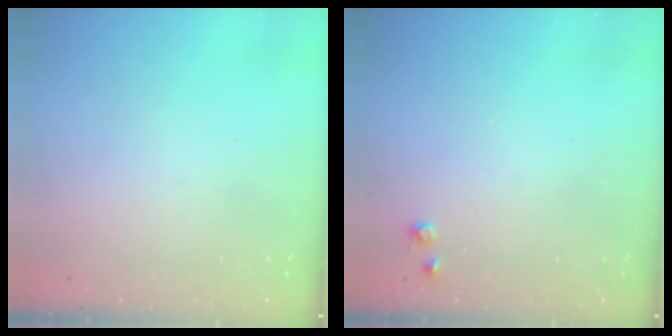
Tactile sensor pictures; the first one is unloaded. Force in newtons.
{"total": 4.8, "press": 4.8, "slide": 0.7}